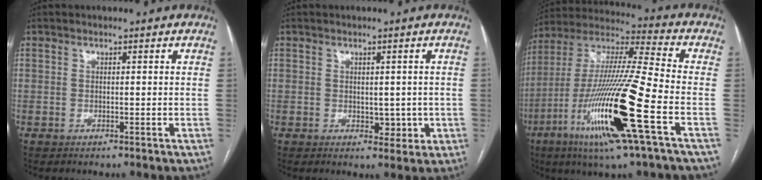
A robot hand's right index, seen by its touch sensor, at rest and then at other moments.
{"total": 3.3, "force": [-0.3, 2.3, 2.3], "torque": [-0.026, 0.005, 0.010]}
{"total": 22.3, "force": [-8.1, 0.7, 20.8], "torque": [-0.425, -0.031, -0.154]}